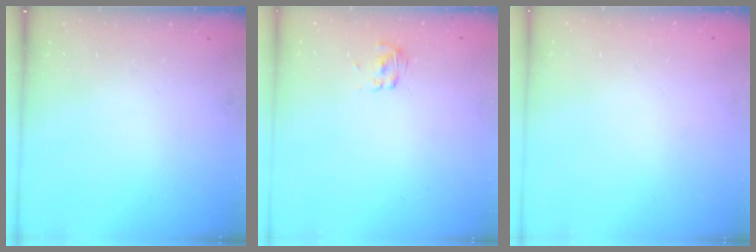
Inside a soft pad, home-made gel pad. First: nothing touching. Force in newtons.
{"total": 2.7, "press": 2.4, "slide": 1.2}
{"total": 1.6, "press": 1.6, "slide": 0.2}